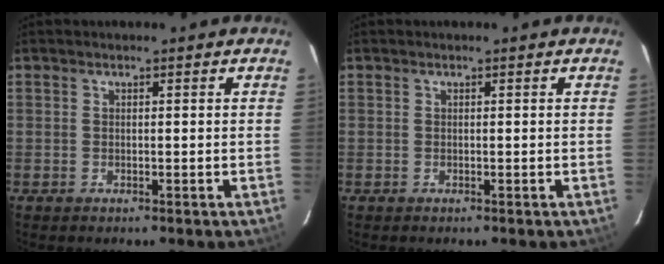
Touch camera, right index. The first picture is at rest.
{"total": 0.0}